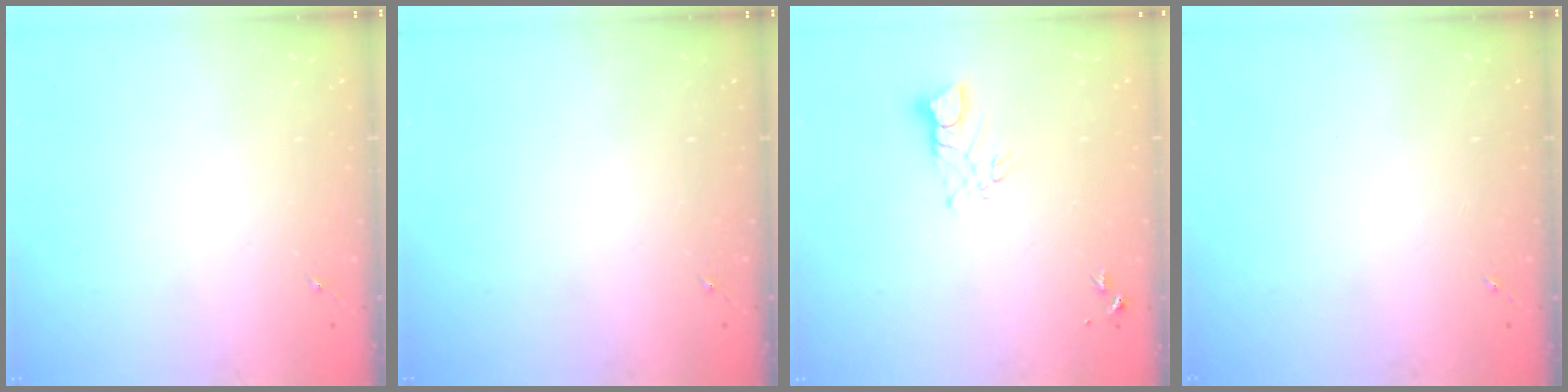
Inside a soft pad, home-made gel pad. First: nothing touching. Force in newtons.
{"total": 0.0}
{"total": 4.8, "press": 4.8, "slide": 0.5}
{"total": 0.0}